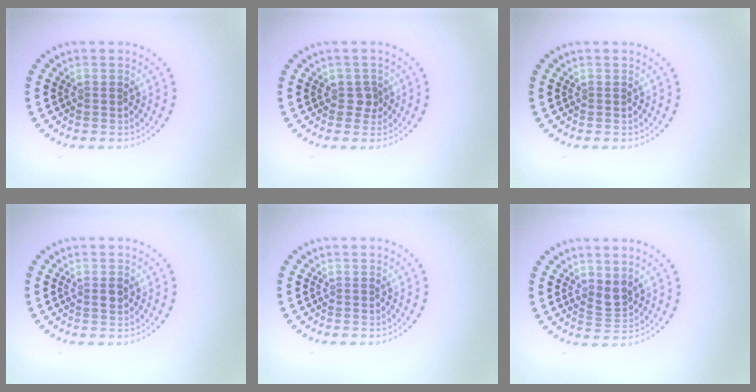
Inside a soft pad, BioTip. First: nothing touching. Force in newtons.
{"total": 1.2, "press": 1.0, "slide": 0.6}
{"total": 0.0}
{"total": 1.0, "press": 1.0, "slide": 0.3}
{"total": 0.0}
{"total": 1.7, "press": 1.3, "slide": 1.0}